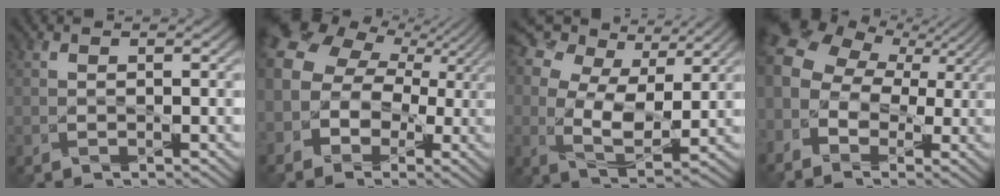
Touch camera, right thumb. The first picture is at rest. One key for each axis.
{"total": 12.3, "fx": 1.2, "fy": 9.9, "fz": 7.2, "tx": -0.180, "ty": 0.011, "tz": 0.015}
{"total": 11.9, "fx": 4.8, "fy": 7.1, "fz": 8.2, "tx": -0.193, "ty": 0.017, "tz": 0.083}
{"total": 11.5, "fx": 1.8, "fy": 8.3, "fz": 7.7, "tx": -0.197, "ty": 0.014, "tz": 0.043}